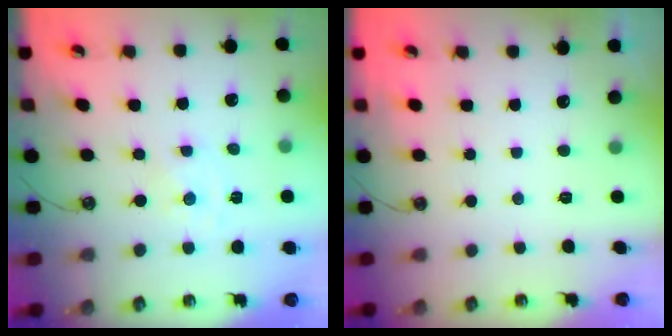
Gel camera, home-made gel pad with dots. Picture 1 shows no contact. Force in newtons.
{"total": 0.0}